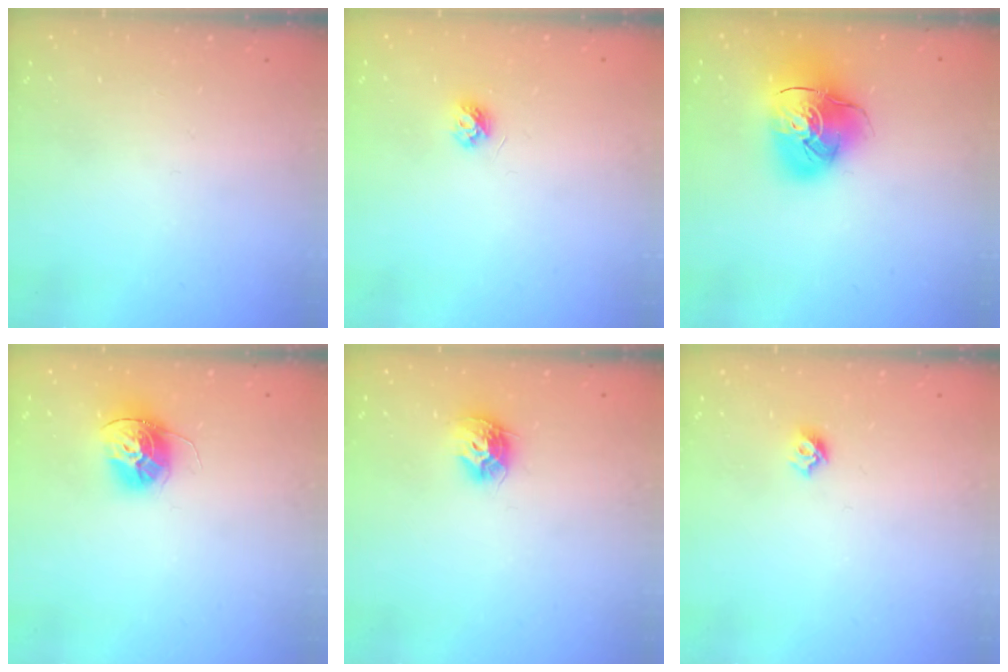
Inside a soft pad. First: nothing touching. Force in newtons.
{"total": 4.5, "press": 4.5, "slide": 0.6}
{"total": 14.9, "press": 14.7, "slide": 2.1}
{"total": 12.8, "press": 12.7, "slide": 1.3}
{"total": 9.3, "press": 9.3, "slide": 0.3}
{"total": 4.9, "press": 4.8, "slide": 0.8}